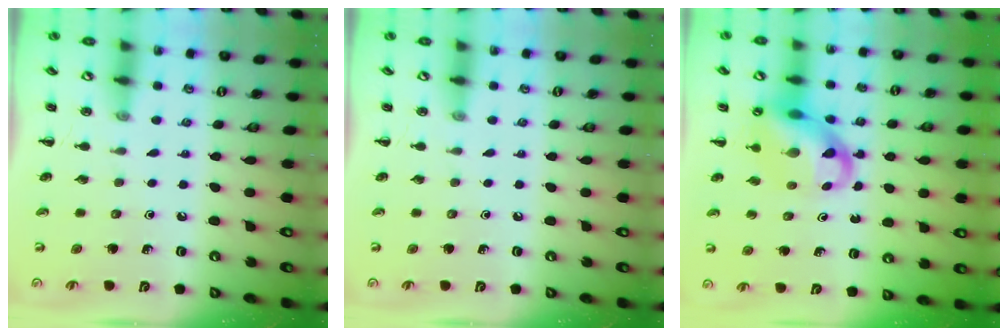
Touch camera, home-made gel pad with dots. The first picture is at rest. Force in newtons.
{"total": 0.0}
{"total": 13.4, "press": 12.9, "slide": 3.5}